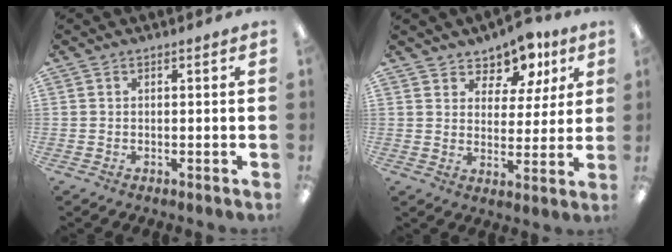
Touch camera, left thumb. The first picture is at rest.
{"total": 8.4, "force": [6.7, 4.7, 2.0], "torque": [-0.037, -0.050, 0.122]}